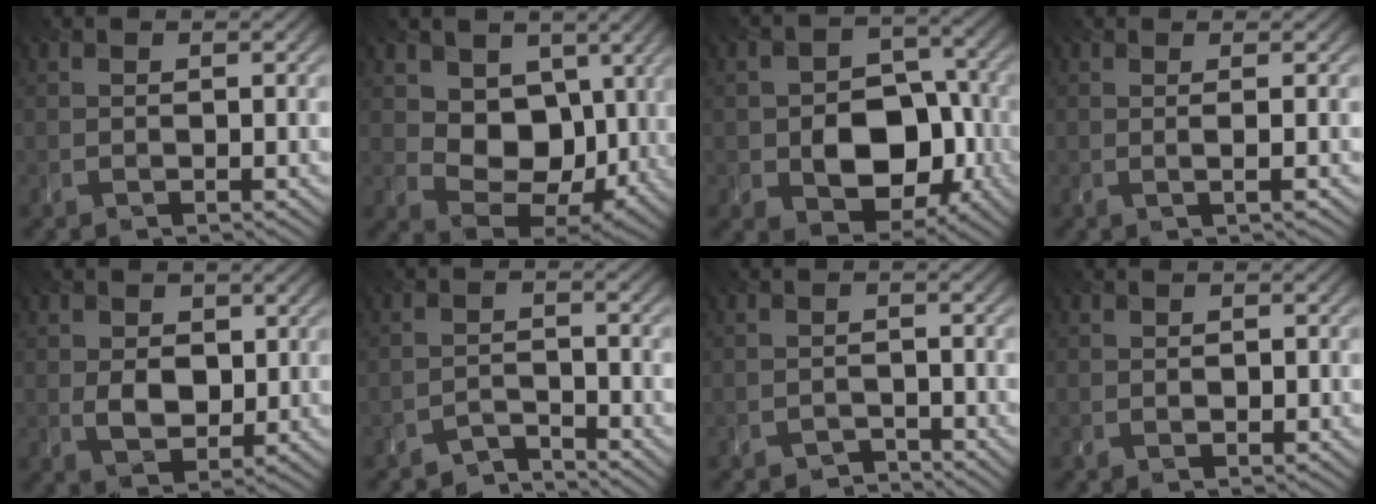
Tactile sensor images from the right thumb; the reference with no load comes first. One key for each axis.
{"total": 10.4, "fx": 3.0, "fy": 7.8, "fz": 6.1, "tx": -0.130, "ty": -0.026, "tz": 0.046}
{"total": 10.0, "fx": -2.4, "fy": 7.3, "fz": 6.4, "tx": -0.095, "ty": -0.014, "tz": -0.041}
{"total": 1.7, "fx": 0.2, "fy": 0.3, "fz": 1.6, "tx": -0.030, "ty": 0.003, "tz": -0.005}
{"total": 4.6, "fx": 0.9, "fy": 3.5, "fz": 2.9, "tx": -0.063, "ty": -0.009, "tz": 0.016}
{"total": 2.5, "fx": -2.5, "fy": 0.3, "fz": 0.3, "tx": 0.002, "ty": 0.003, "tz": -0.054}
{"total": 1.6, "fx": -1.5, "fy": 0.4, "fz": 0.0, "tx": 0.007, "ty": 0.001, "tz": -0.031}
{"total": 0.9, "fx": 0.1, "fy": 0.5, "fz": 0.7, "tx": -0.008, "ty": -0.004, "tz": 0.003}